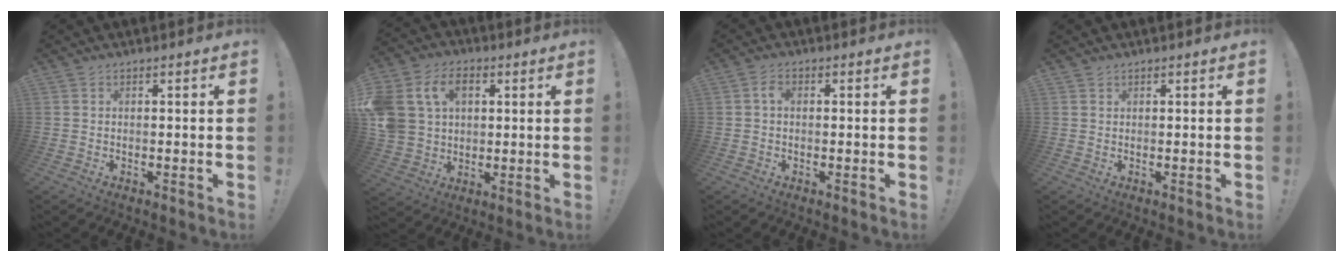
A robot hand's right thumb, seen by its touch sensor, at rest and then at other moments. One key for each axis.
{"total": 14.4, "fx": 4.9, "fy": 11.0, "fz": 7.9, "tx": -0.169, "ty": -0.010, "tz": 0.098}
{"total": 2.3, "fx": 0.1, "fy": 1.3, "fz": 1.8, "tx": -0.037, "ty": 0.010, "tz": 0.000}
{"total": 0.5, "fx": 0.5, "fy": 0.1, "fz": 0.2, "tx": -0.002, "ty": -0.002, "tz": 0.009}